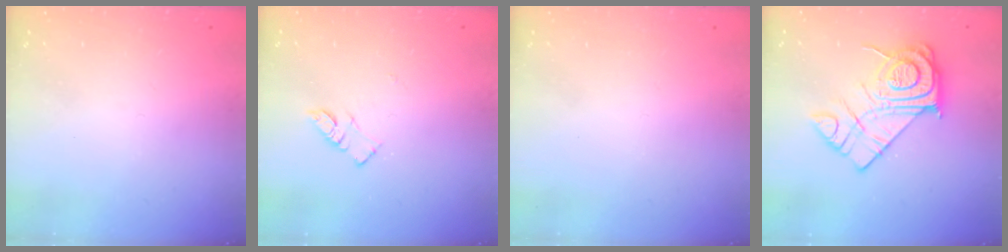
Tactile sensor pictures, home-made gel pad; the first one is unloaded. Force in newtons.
{"total": 5.1, "press": 5.1, "slide": 0.5}
{"total": 1.7, "press": 1.6, "slide": 0.1}
{"total": 15.7, "press": 15.6, "slide": 1.4}